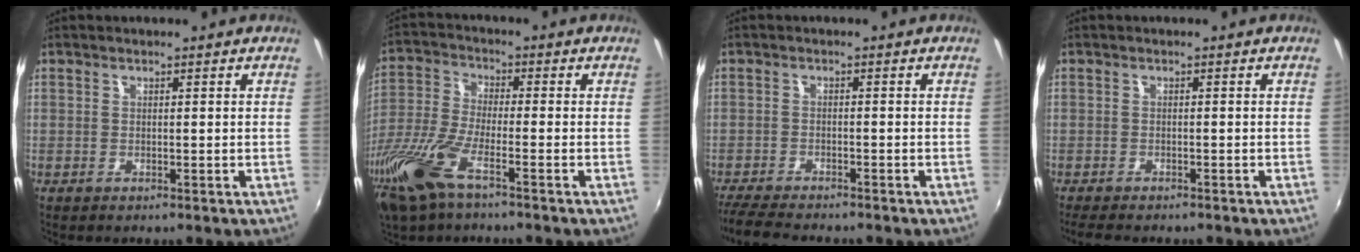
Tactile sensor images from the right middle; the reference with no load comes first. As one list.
[{"total": 12.8, "force": [-7.8, 3.3, 9.7], "torque": [-0.217, -0.032, -0.158]}, {"total": 7.9, "force": [-7.2, 1.1, 3.2], "torque": [-0.088, -0.024, -0.123]}, {"total": 5.6, "force": [-4.8, 1.2, 2.5], "torque": [-0.057, -0.019, -0.077]}]